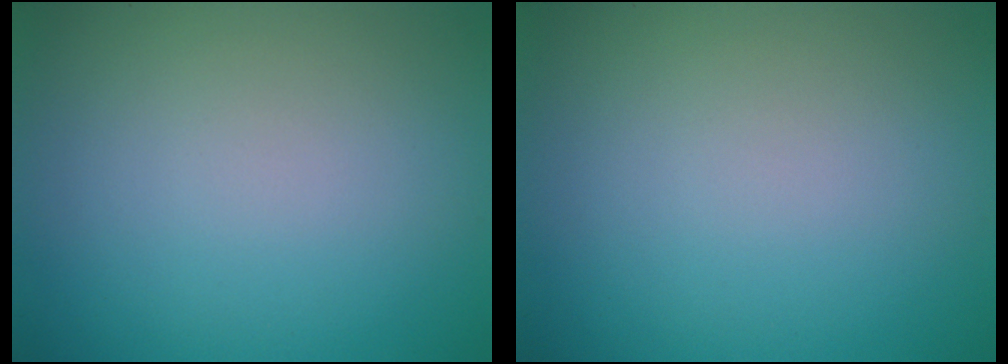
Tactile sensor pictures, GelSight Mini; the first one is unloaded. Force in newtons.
{"total": 0.0}